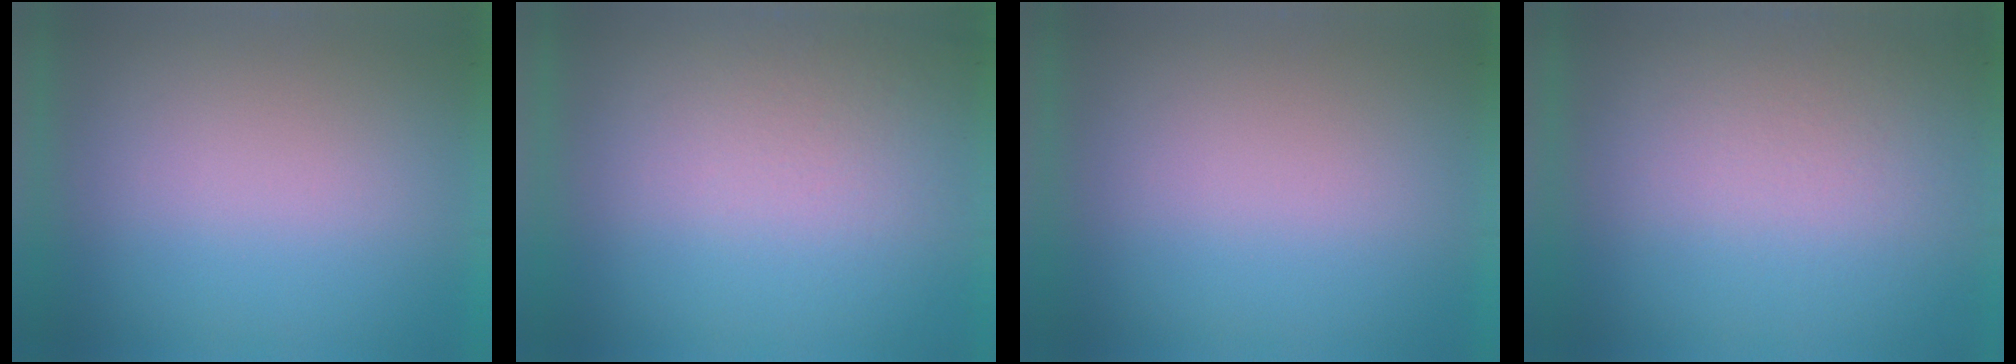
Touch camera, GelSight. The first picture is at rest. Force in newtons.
{"total": 2.7}
{"total": 0.0}
{"total": 3.6}